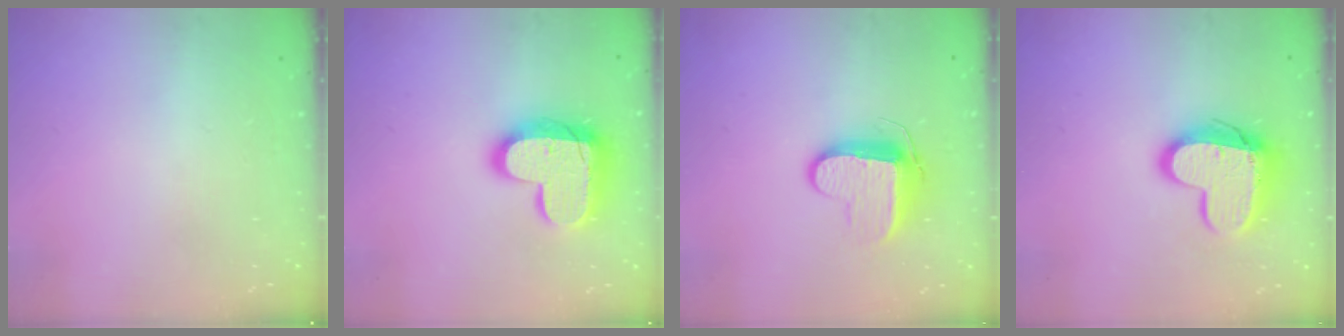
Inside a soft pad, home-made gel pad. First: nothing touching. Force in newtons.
{"total": 18.0, "press": 18.0, "slide": 1.3}
{"total": 9.4, "press": 9.4, "slide": 0.7}
{"total": 13.5, "press": 13.5, "slide": 1.2}